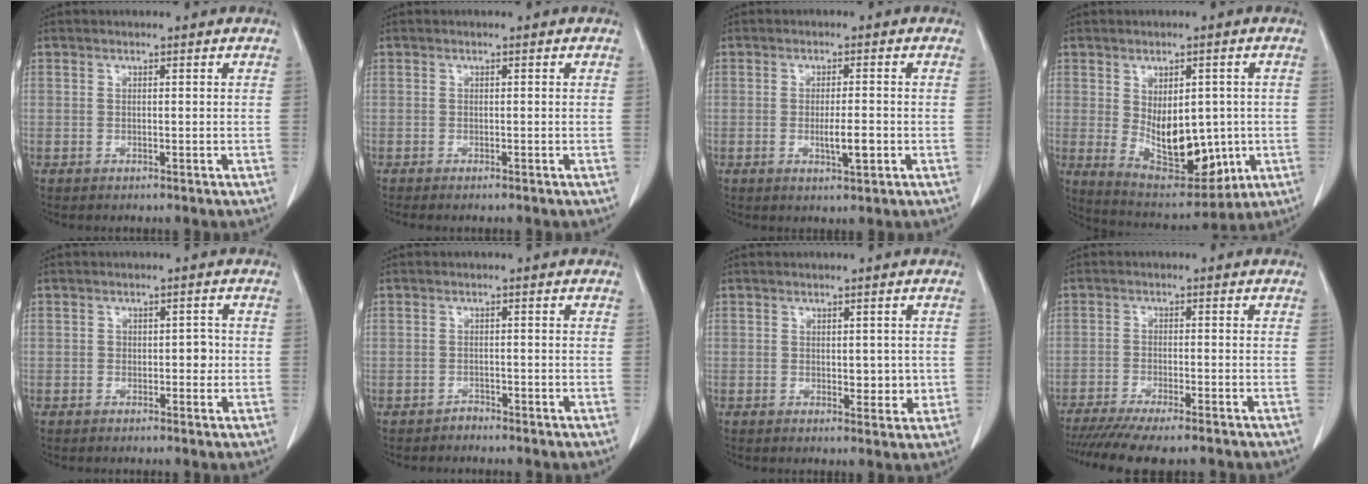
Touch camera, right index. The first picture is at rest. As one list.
[{"total": 1.5, "force": [-1.2, 0.1, 0.9], "torque": [-0.012, -0.002, -0.015]}, {"total": 4.0, "force": [-1.1, 0.6, 3.8], "torque": [-0.065, -0.004, -0.015]}, {"total": 12.7, "force": [-1.1, 6.7, 10.8], "torque": [-0.175, -0.010, 0.010]}, {"total": 2.3, "force": [-0.3, 1.5, 1.7], "torque": [-0.016, 0.007, -0.005]}, {"total": 1.0, "force": [-0.9, 0.3, -0.2], "torque": [0.006, 0.000, -0.020]}, {"total": 3.5, "force": [-0.1, 2.0, 2.9], "torque": [-0.030, -0.004, 0.003]}, {"total": 12.4, "force": [-10.4, 1.2, 6.5], "torque": [-0.092, -0.019, -0.157]}]